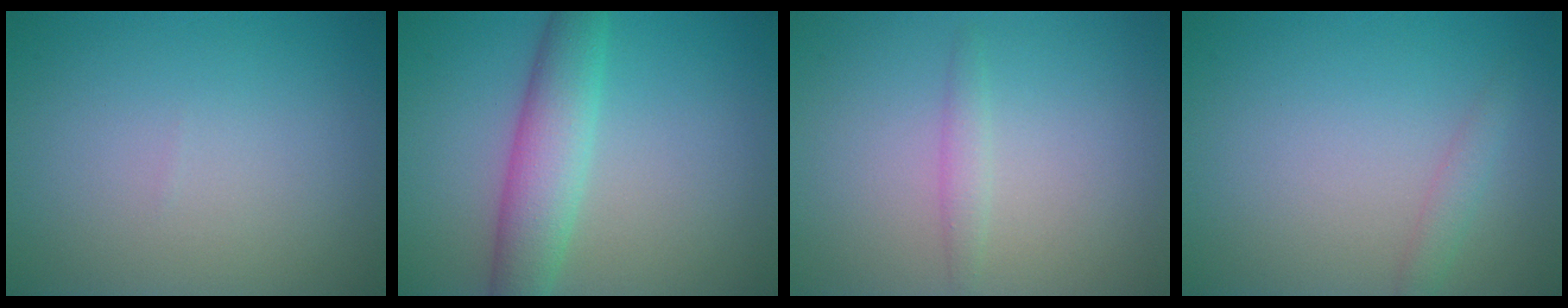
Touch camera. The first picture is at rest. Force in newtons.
{"total": 4.9, "press": 4.9, "slide": 0.1}
{"total": 1.2, "press": 1.2, "slide": 0.1}
{"total": 1.2, "press": 1.2, "slide": 0.2}